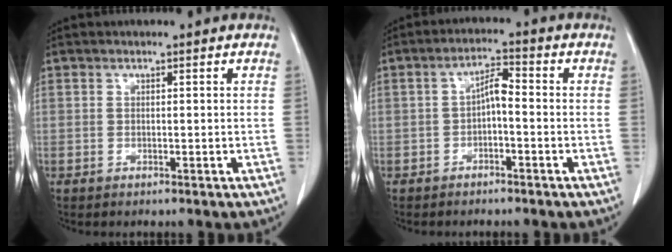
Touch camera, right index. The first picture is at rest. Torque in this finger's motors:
{"motor_torque": [0.35, -0.23, 0.17, 0.04]}